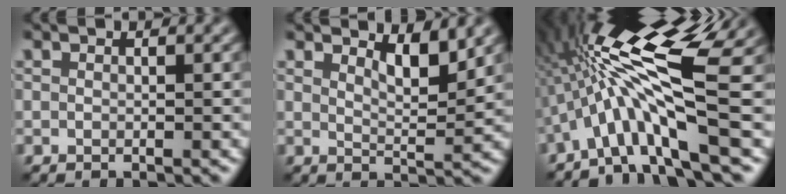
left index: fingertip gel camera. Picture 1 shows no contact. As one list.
[{"total": 2.8, "force": [2.0, 0.6, 1.8], "torque": [-0.026, -0.006, 0.037]}, {"total": 12.8, "force": [-0.1, 2.9, 12.5], "torque": [-0.220, 0.024, -0.002]}]